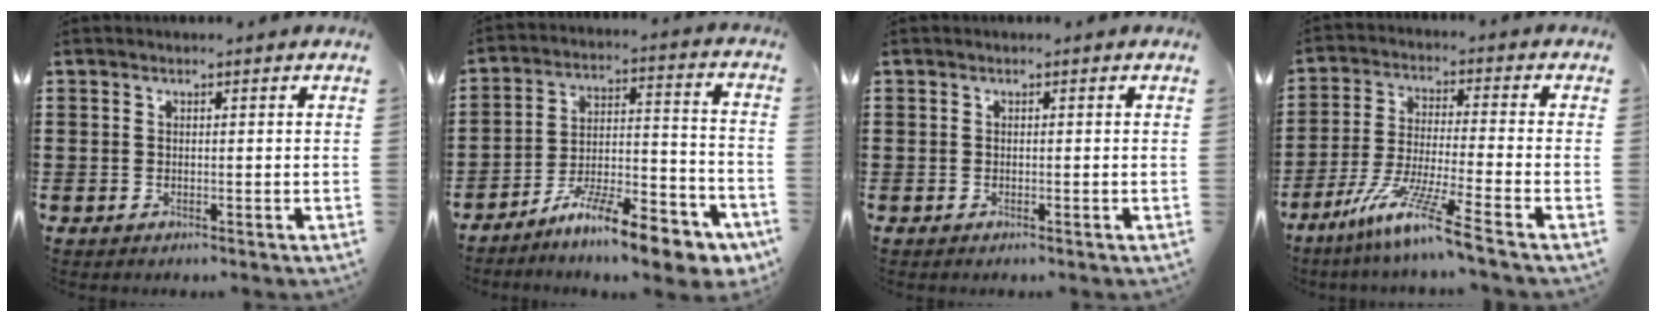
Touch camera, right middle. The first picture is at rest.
{"total": 12.7, "force": [-10.1, 2.3, 7.4], "torque": [-0.111, 0.037, -0.183]}
{"total": 0.0}
{"total": 9.5, "force": [-7.2, -0.5, 6.2], "torque": [-0.129, -0.010, -0.146]}